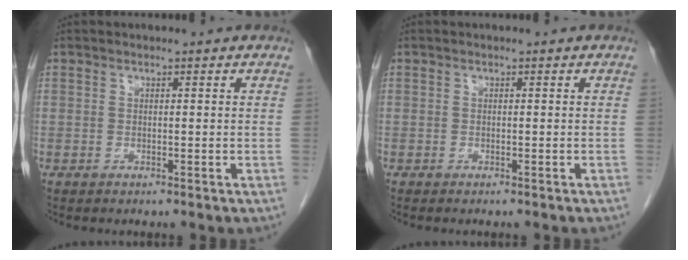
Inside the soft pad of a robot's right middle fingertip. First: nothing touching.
{"total": 1.0, "force": [-0.9, 0.1, 0.4], "torque": [-0.003, 0.000, -0.012]}